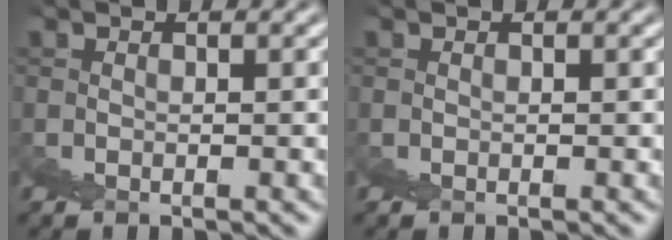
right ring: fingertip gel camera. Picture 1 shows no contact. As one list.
[{"total": 0.0}]